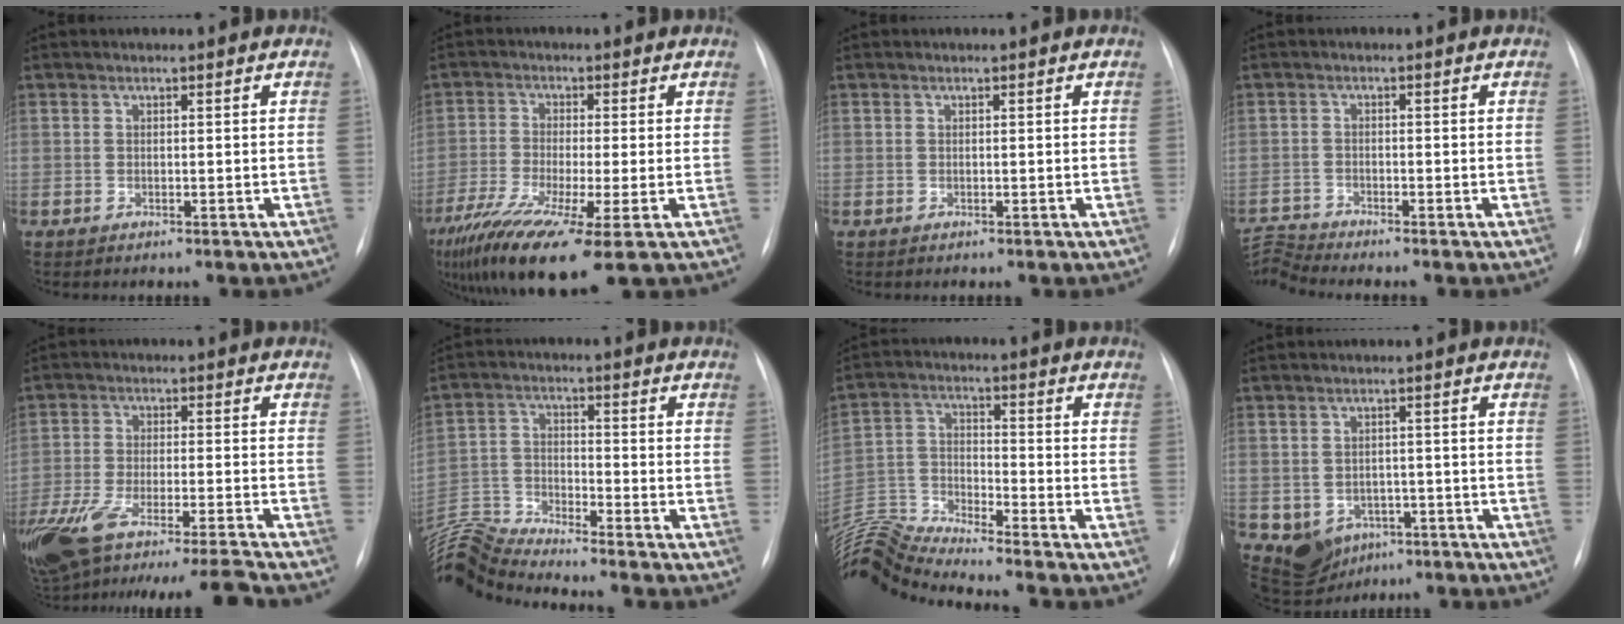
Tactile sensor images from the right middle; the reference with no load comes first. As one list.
[{"total": 13.7, "force": [-8.1, 1.2, 11.0], "torque": [-0.206, -0.039, -0.139]}, {"total": 0.0}, {"total": 4.2, "force": [-3.5, -2.1, -0.9], "torque": [0.003, -0.012, -0.069]}, {"total": 17.6, "force": [-14.5, 0.3, 9.9], "torque": [-0.184, -0.034, -0.239]}, {"total": 10.4, "force": [-10.0, -2.3, 1.3], "torque": [-0.041, 0.004, -0.200]}, {"total": 11.1, "force": [-10.6, -2.7, 1.7], "torque": [-0.046, 0.008, -0.209]}, {"total": 7.2, "force": [-3.4, 6.0, 2.2], "torque": [-0.042, 0.013, -0.036]}]